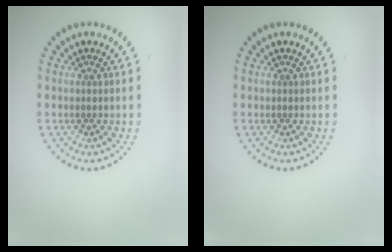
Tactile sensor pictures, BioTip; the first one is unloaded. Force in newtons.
{"total": 0.0}